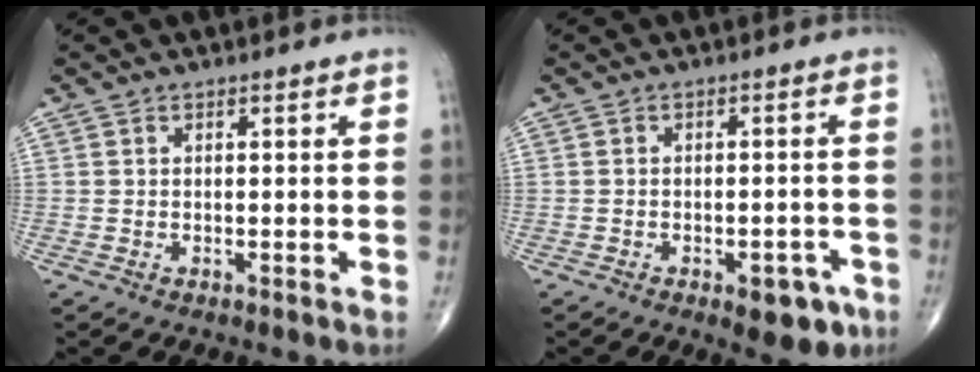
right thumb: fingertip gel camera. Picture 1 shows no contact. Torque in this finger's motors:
{"motor_torque": [0.44, 0.45, 0.06, -0.64, 0.00]}